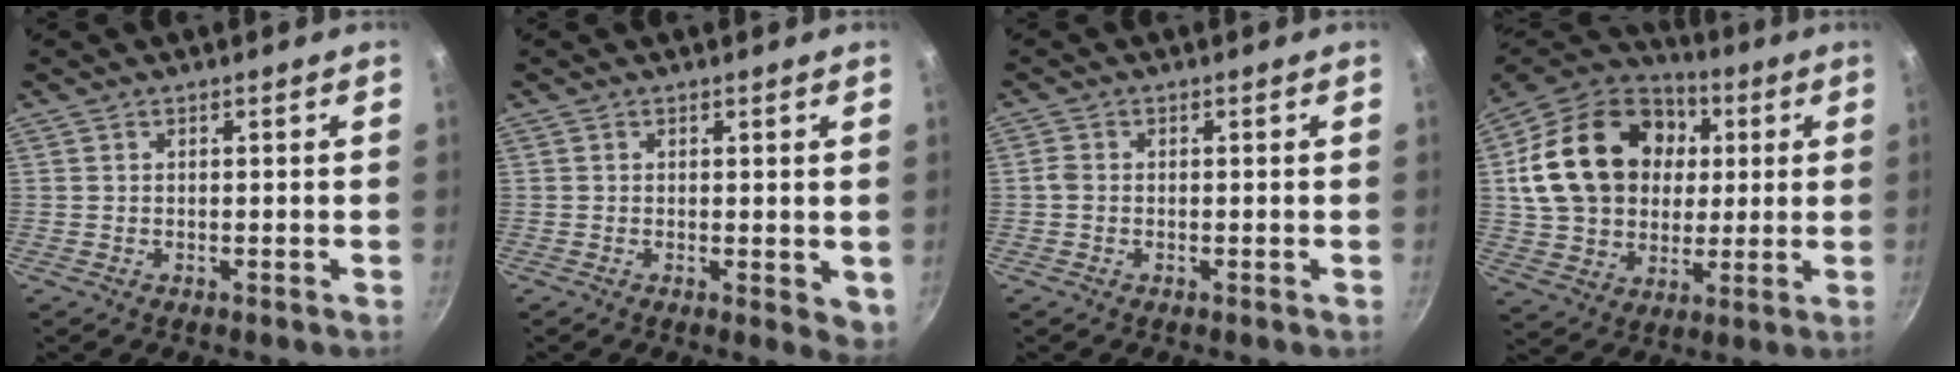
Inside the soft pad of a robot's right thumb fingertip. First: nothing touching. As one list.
[{"total": 3.6, "force": [0.1, 1.7, 3.2], "torque": [-0.037, -0.009, 0.003]}, {"total": 1.4, "force": [-0.3, 1.1, 0.8], "torque": [-0.019, 0.004, -0.008]}, {"total": 24.6, "force": [4.6, 18.8, 15.1], "torque": [-0.246, 0.019, 0.085]}]